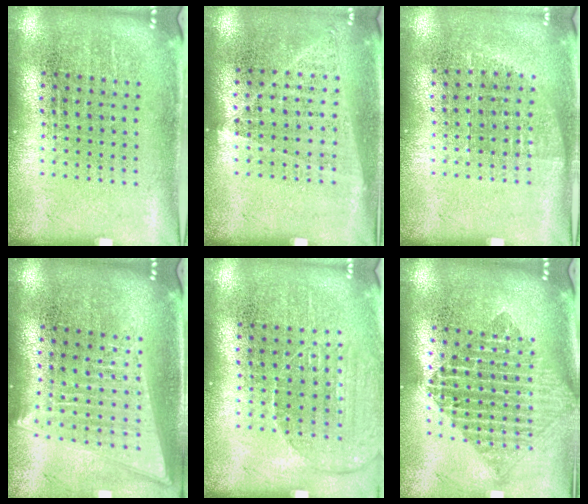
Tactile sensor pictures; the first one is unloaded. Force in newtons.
{"total": 1.0, "press": 0.9, "slide": 0.5}
{"total": 0.6, "press": 0.6, "slide": 0.2}
{"total": 2.0, "press": 1.7, "slide": 1.0}
{"total": 1.2, "press": 1.2, "slide": 0.1}
{"total": 2.0, "press": 1.7, "slide": 1.1}